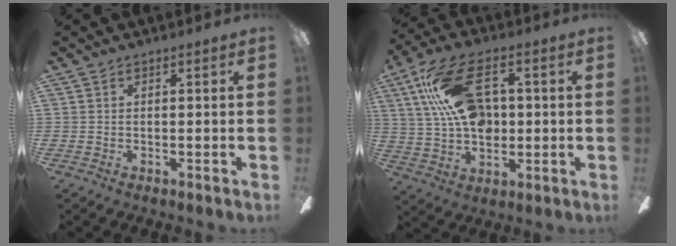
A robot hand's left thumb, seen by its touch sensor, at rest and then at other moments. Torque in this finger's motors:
{"motor_torque": [1.47, 1.95, 1.43, -1.34, 0.47]}